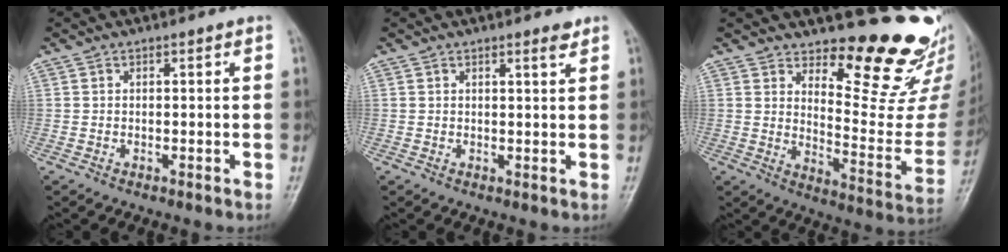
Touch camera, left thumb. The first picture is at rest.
{"total": 1.9, "force": [1.4, 0.3, 1.2], "torque": [-0.015, -0.010, 0.020]}
{"total": 16.8, "force": [14.7, 4.3, 6.9], "torque": [-0.044, -0.165, 0.194]}